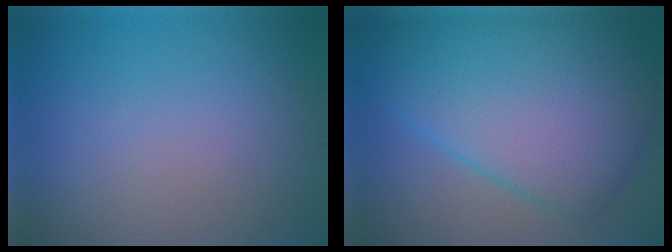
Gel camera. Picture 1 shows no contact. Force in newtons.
{"total": 11.6, "press": 11.6, "slide": 0.2}